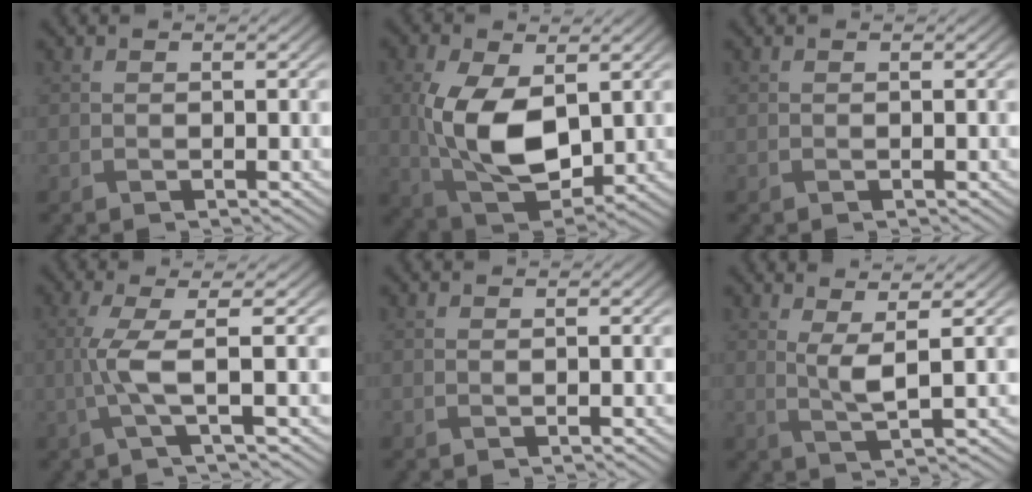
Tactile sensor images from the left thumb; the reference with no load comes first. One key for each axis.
{"total": 11.0, "fx": 0.4, "fy": 6.2, "fz": 9.1, "tx": -0.212, "ty": -0.009, "tz": 0.015}
{"total": 0.0}
{"total": 3.9, "fx": -0.1, "fy": -0.1, "fz": 3.9, "tx": -0.094, "ty": 0.010, "tz": -0.009}
{"total": 0.0}
{"total": 2.9, "fx": 1.4, "fy": -0.1, "fz": 2.5, "tx": -0.064, "ty": -0.003, "tz": 0.030}